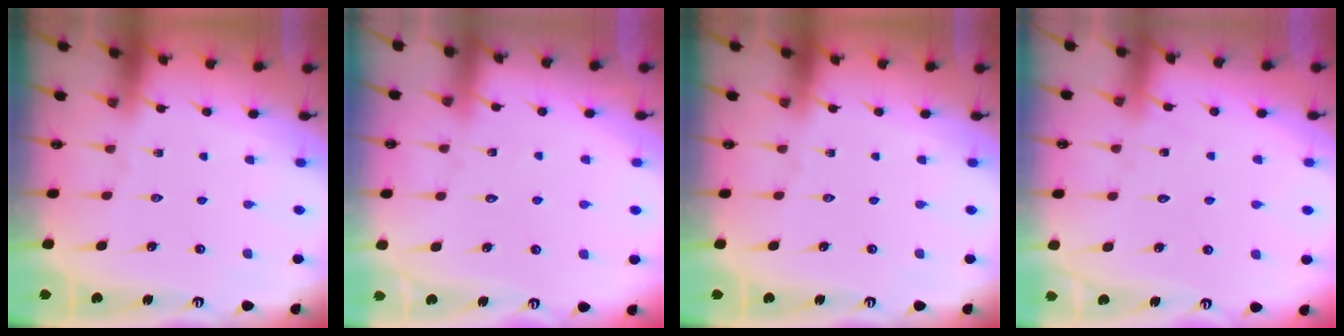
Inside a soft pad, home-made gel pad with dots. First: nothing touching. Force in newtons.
{"total": 4.0, "press": 4.0, "slide": 0.4}
{"total": 0.0}
{"total": 5.8, "press": 5.8, "slide": 0.4}